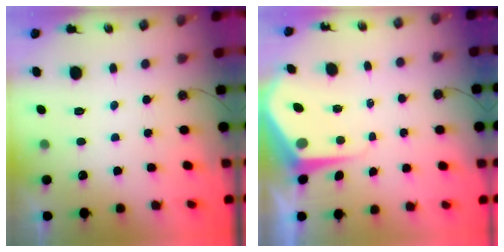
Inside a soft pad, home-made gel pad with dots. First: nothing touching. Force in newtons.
{"total": 7.9, "press": 7.9, "slide": 0.9}